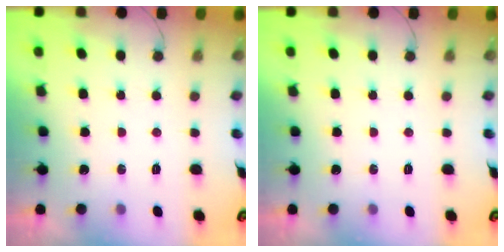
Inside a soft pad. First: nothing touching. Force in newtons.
{"total": 0.0}